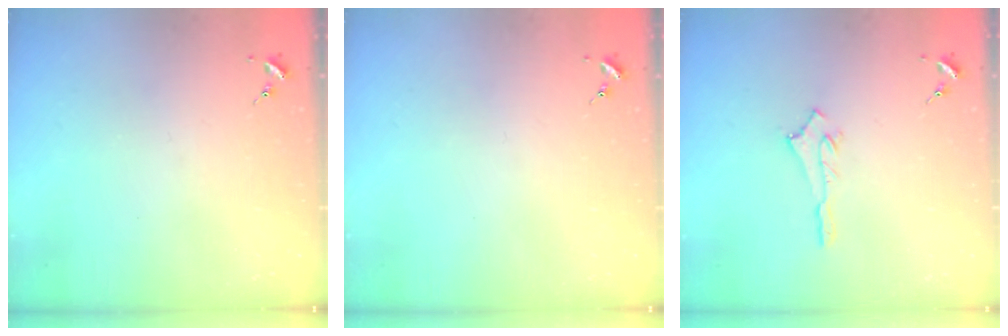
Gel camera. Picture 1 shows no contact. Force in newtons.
{"total": 0.0}
{"total": 2.5, "press": 2.5, "slide": 0.2}